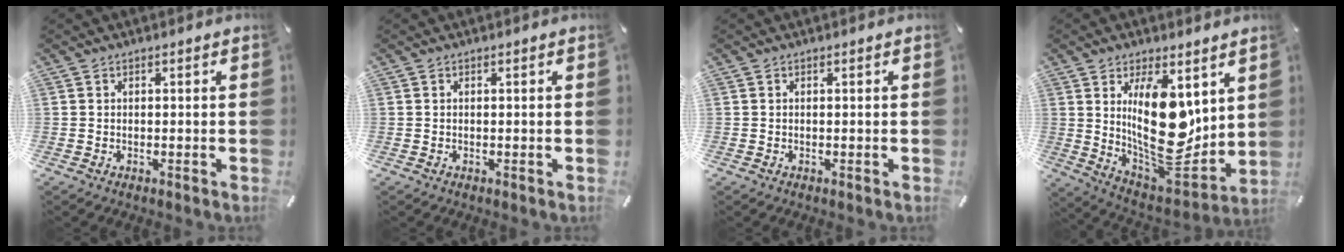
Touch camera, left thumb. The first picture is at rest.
{"total": 0.0}
{"total": 0.0}
{"total": 21.0, "force": [4.1, 10.7, 17.6], "torque": [-0.314, -0.048, 0.075]}